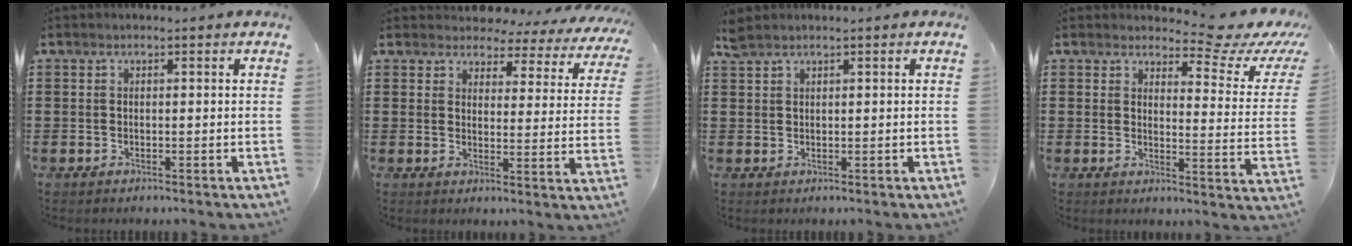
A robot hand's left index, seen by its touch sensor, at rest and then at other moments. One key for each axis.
{"total": 3.8, "fx": 3.5, "fy": 1.3, "fz": 0.7, "tx": -0.036, "ty": -0.018, "tz": 0.057}
{"total": 1.6, "fx": 1.4, "fy": 0.3, "fz": 0.8, "tx": -0.019, "ty": 0.002, "tz": 0.026}
{"total": 6.0, "fx": 5.1, "fy": 1.0, "fz": 2.9, "tx": -0.055, "ty": -0.030, "tz": 0.084}